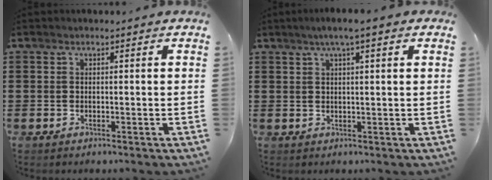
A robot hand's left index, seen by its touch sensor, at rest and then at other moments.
{"total": 3.0, "force": [1.7, 0.1, 2.4], "torque": [-0.049, 0.003, 0.029]}